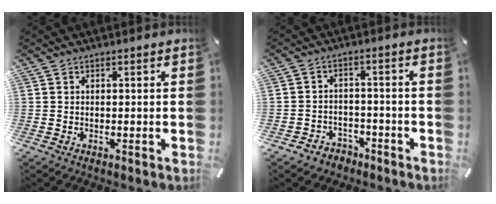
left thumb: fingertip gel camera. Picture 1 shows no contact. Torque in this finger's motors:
{"motor_torque": [-0.31, -0.12, -0.31, 0.11, 0.05]}